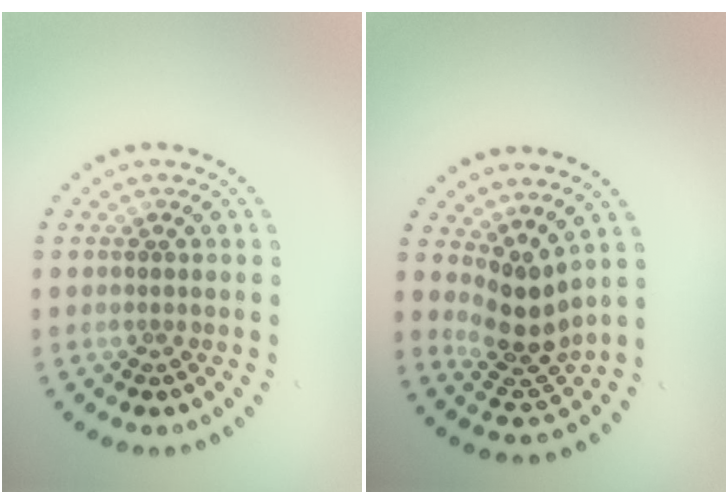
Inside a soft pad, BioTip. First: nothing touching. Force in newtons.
{"total": 3.9, "press": 3.1, "slide": 2.4}